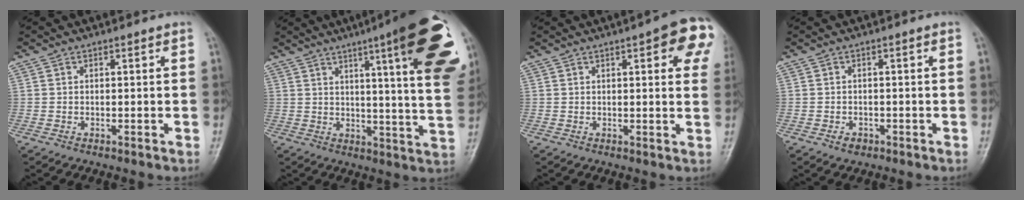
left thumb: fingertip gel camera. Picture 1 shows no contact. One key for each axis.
{"total": 22.9, "fx": 10.3, "fy": 3.5, "fz": 20.2, "tx": -0.227, "ty": -0.030, "tz": 0.125}
{"total": 10.8, "fx": 4.4, "fy": 3.3, "fz": 9.4, "tx": -0.080, "ty": -0.005, "tz": 0.042}
{"total": 1.9, "fx": -1.0, "fy": 1.4, "fz": 0.8, "tx": -0.008, "ty": 0.006, "tz": -0.013}